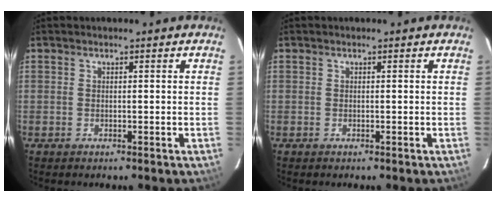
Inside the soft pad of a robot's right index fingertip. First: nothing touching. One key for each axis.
{"total": 0.0}